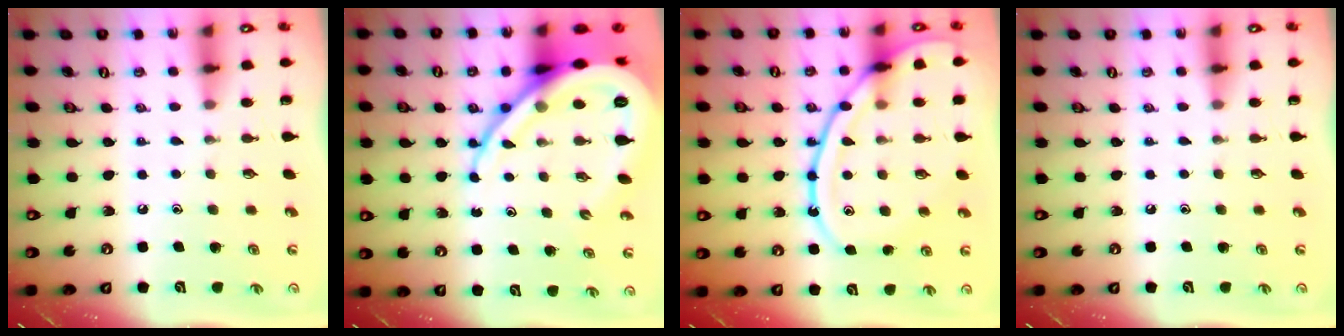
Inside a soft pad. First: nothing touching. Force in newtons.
{"total": 19.7, "press": 19.6, "slide": 2.1}
{"total": 17.9, "press": 17.8, "slide": 1.6}
{"total": 0.0}